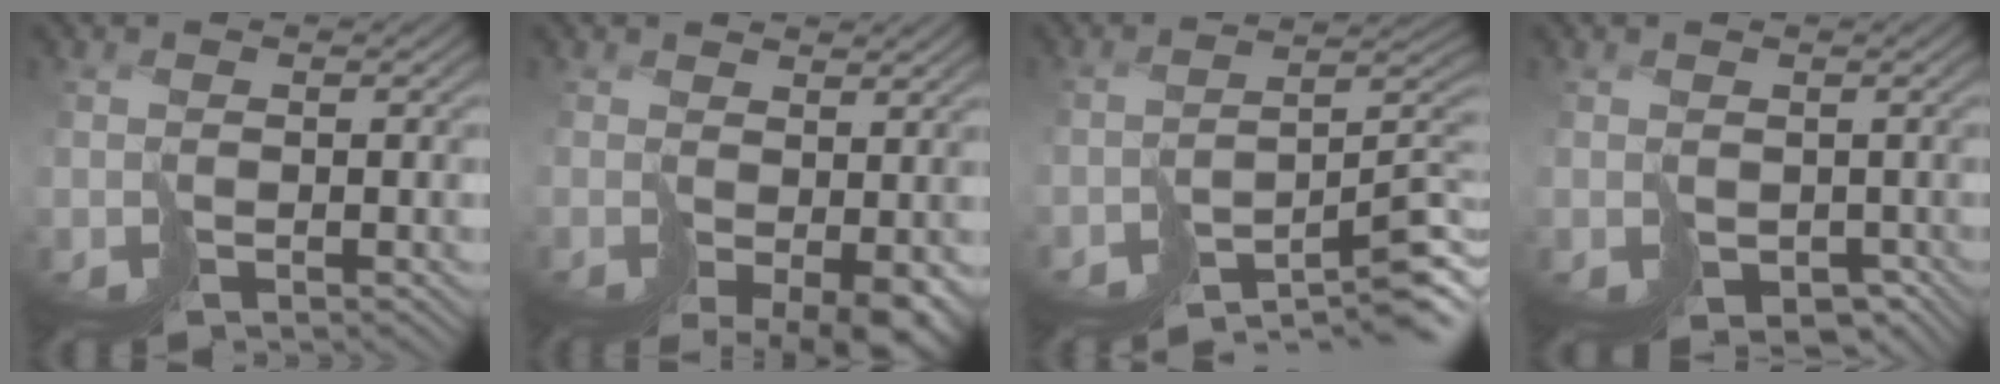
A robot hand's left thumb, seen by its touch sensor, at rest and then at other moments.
{"total": 7.2, "force": [-2.0, 4.2, 5.5], "torque": [-0.106, -0.032, -0.006]}
{"total": 8.6, "force": [-6.5, 2.4, 5.1], "torque": [-0.079, -0.015, -0.088]}
{"total": 3.1, "force": [-0.6, 2.7, 1.5], "torque": [-0.029, -0.019, 0.004]}